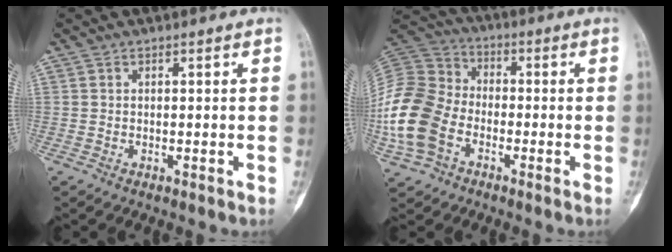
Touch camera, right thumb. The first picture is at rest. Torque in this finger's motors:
{"motor_torque": [0.07, 1.04, 1.69, -0.66, 0.36]}